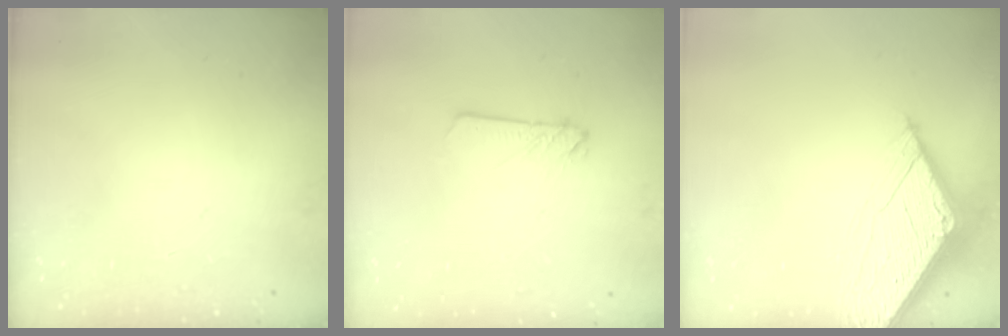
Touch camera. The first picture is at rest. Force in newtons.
{"total": 2.4, "press": 2.4, "slide": 0.2}
{"total": 6.6, "press": 6.6, "slide": 0.7}